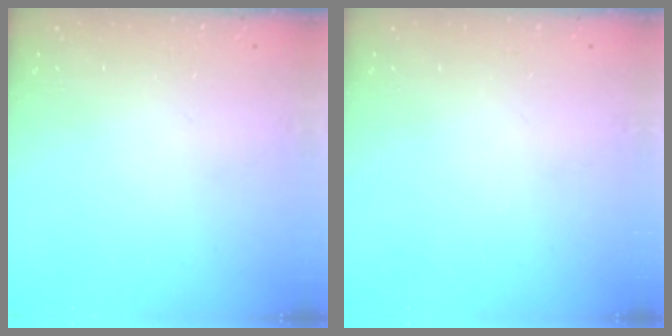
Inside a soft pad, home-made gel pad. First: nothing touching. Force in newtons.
{"total": 0.0}